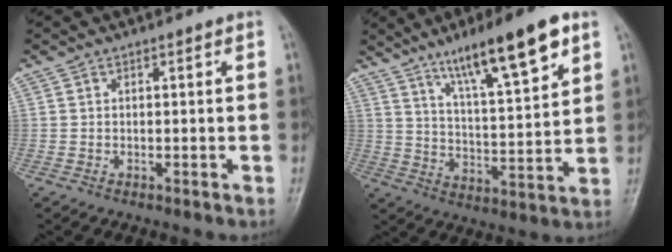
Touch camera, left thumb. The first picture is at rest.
{"total": 16.4, "force": [9.8, 3.1, 12.8], "torque": [-0.195, -0.041, 0.165]}